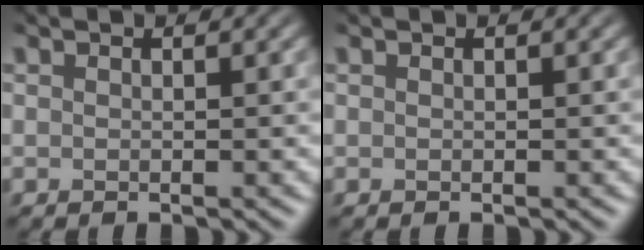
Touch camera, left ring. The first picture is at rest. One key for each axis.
{"total": 0.0}